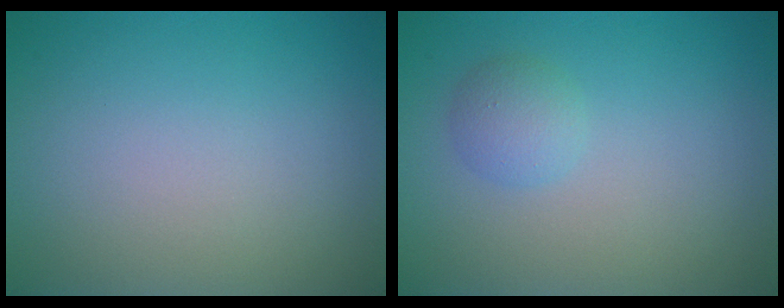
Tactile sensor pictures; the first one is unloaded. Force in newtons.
{"total": 1.7, "press": 1.7, "slide": 0.2}